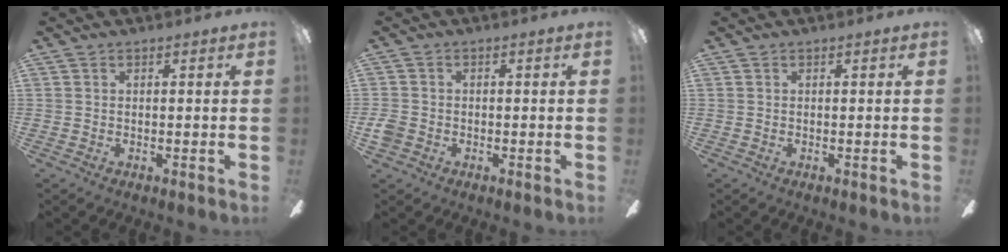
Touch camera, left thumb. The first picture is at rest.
{"total": 2.7, "force": [-1.3, 2.1, 1.1], "torque": [-0.022, 0.005, -0.026]}
{"total": 0.0}